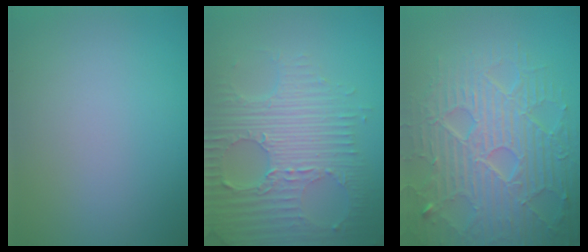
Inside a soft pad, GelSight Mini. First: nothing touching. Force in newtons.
{"total": 8.0, "press": 5.7, "slide": 5.6}
{"total": 8.9, "press": 6.1, "slide": 6.5}